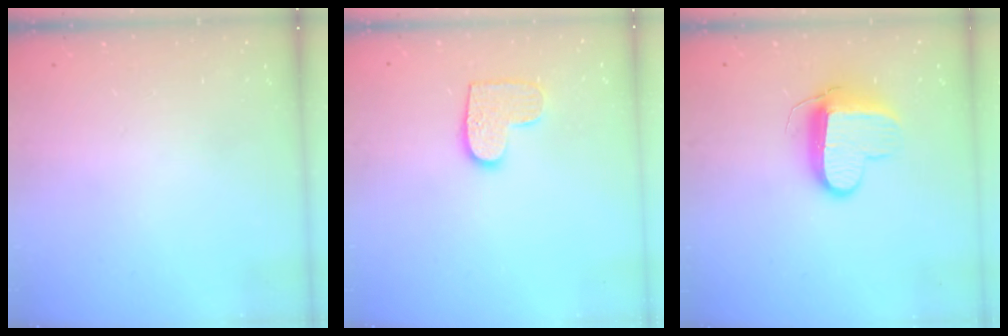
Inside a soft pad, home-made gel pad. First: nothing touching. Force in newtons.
{"total": 9.3, "press": 9.3, "slide": 0.3}
{"total": 10.3, "press": 10.2, "slide": 1.3}